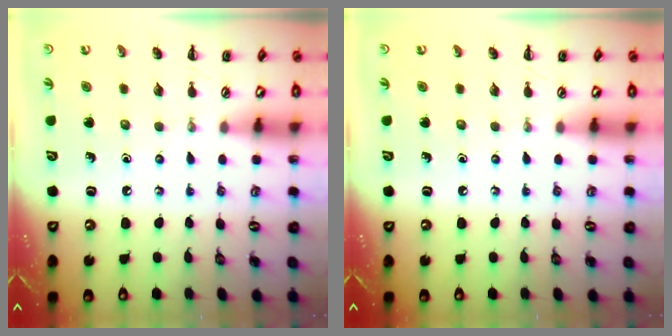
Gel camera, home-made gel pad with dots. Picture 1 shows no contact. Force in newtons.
{"total": 0.0}